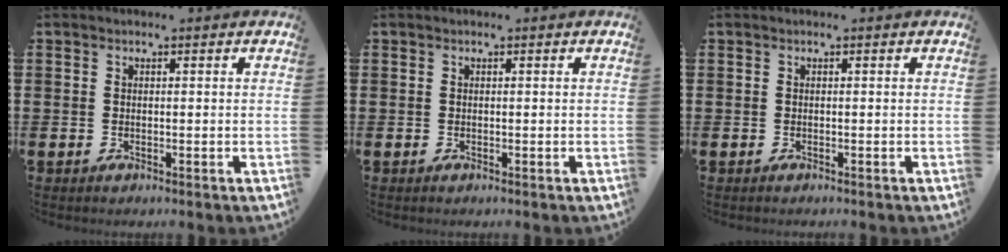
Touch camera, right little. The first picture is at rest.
{"total": 0.0}
{"total": 0.0}